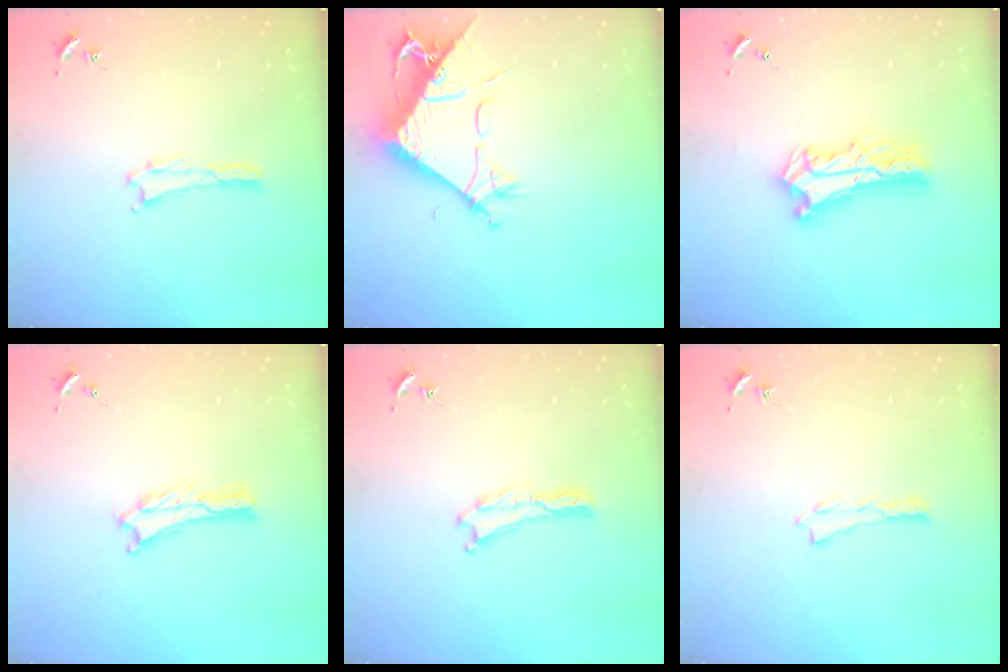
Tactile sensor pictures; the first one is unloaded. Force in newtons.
{"total": 9.5, "press": 9.4, "slide": 1.2}
{"total": 8.8, "press": 8.8, "slide": 0.7}
{"total": 0.0}
{"total": 0.0}
{"total": 0.0}